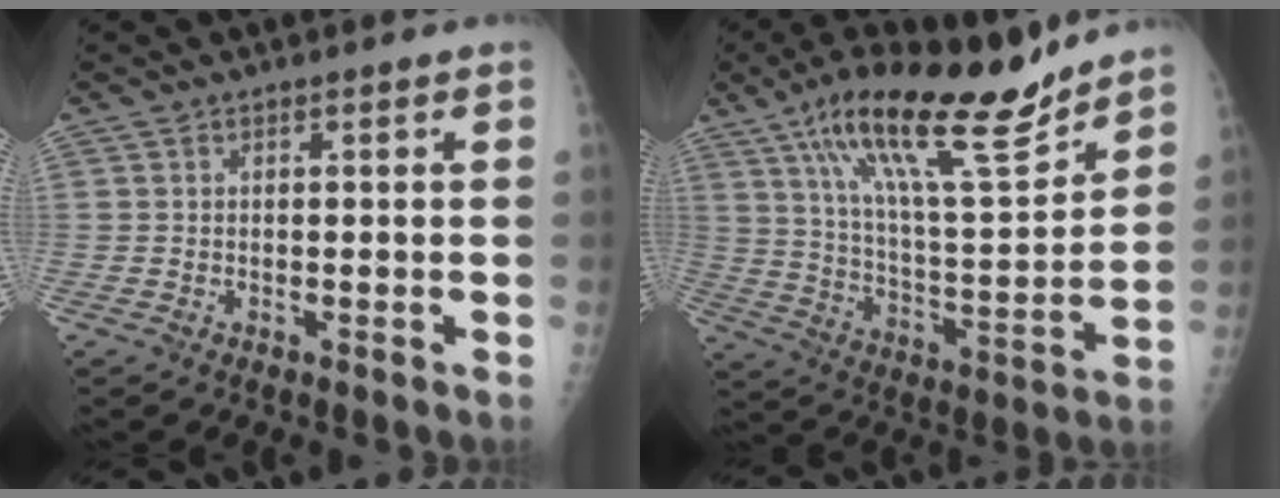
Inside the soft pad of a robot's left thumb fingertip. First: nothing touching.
{"total": 21.5, "force": [15.0, 5.2, 14.4], "torque": [-0.217, -0.067, 0.258]}